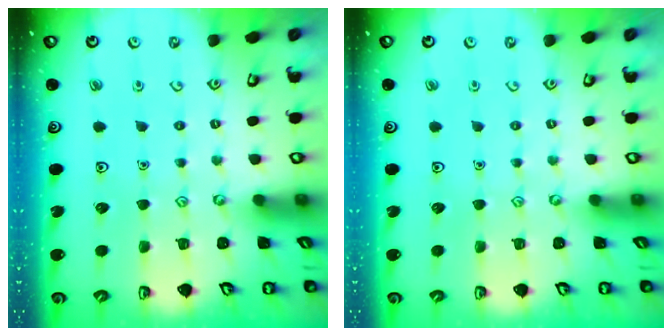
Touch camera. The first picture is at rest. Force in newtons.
{"total": 0.0}